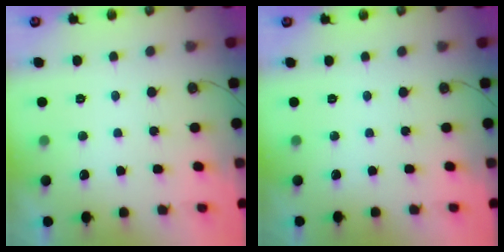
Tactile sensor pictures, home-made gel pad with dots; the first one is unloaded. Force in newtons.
{"total": 0.0}